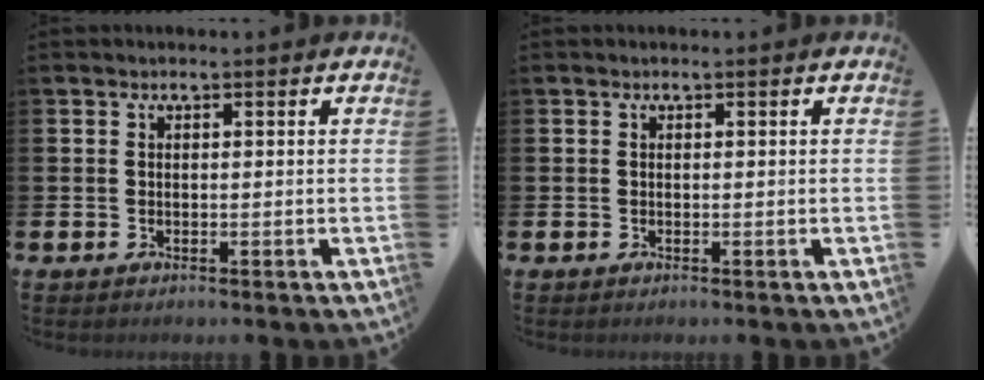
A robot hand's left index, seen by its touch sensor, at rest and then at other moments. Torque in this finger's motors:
{"motor_torque": [0.00, 0.00, 0.00, 0.01]}